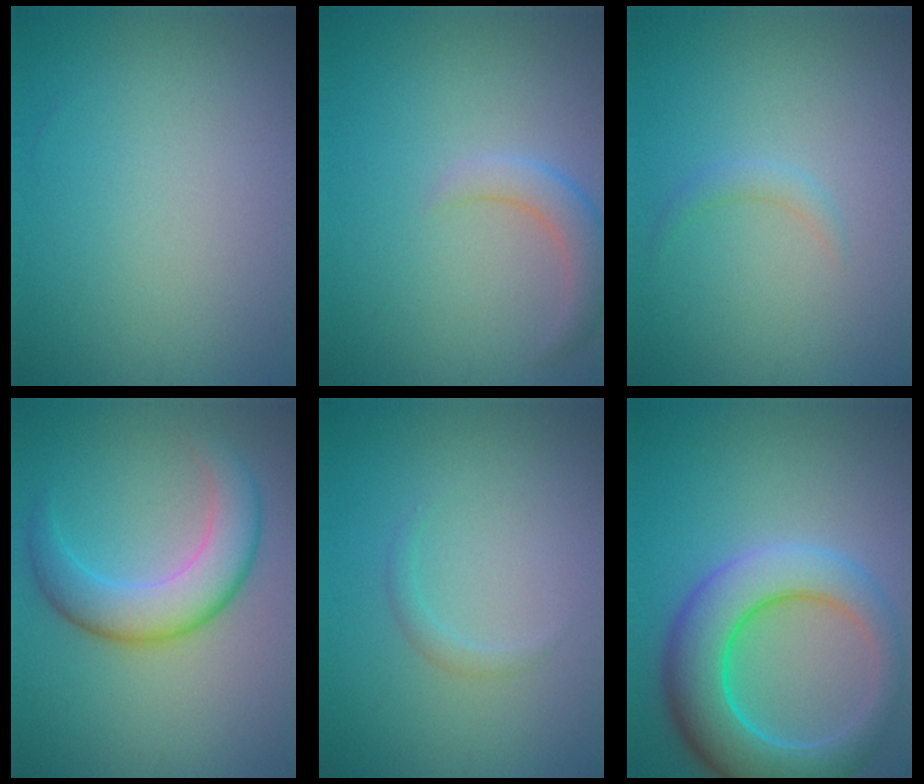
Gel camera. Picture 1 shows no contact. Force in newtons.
{"total": 2.5, "press": 2.5, "slide": 0.2}
{"total": 1.1, "press": 1.1, "slide": 0.0}
{"total": 5.6, "press": 5.6, "slide": 0.1}
{"total": 0.9, "press": 0.9, "slide": 0.0}
{"total": 8.4, "press": 8.4, "slide": 0.2}